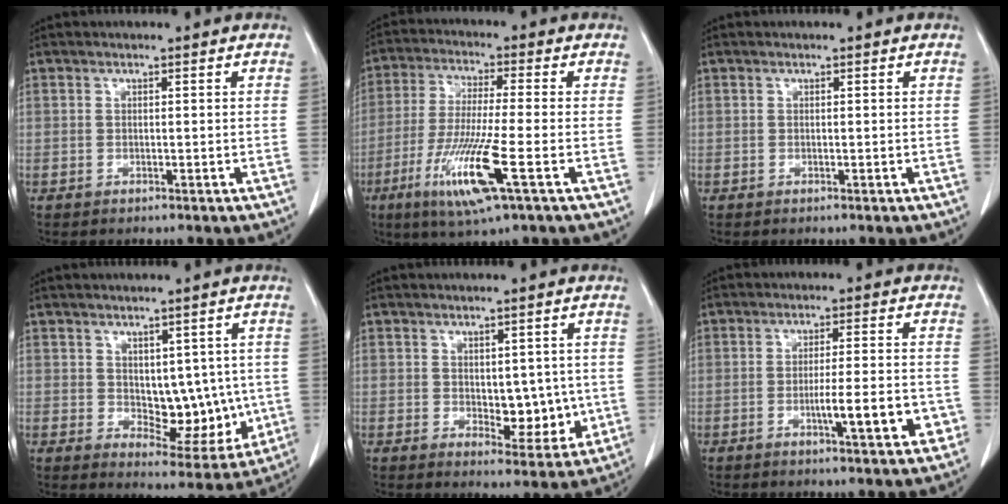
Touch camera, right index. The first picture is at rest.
{"total": 12.0, "force": [-4.8, 0.1, 11.1], "torque": [-0.227, -0.026, -0.088]}
{"total": 0.0}
{"total": 9.1, "force": [0.2, 5.4, 7.3], "torque": [-0.076, 0.004, 0.027]}
{"total": 6.4, "force": [-0.1, 3.5, 5.4], "torque": [-0.057, -0.002, 0.015]}
{"total": 7.1, "force": [-2.3, 0.9, 6.6], "torque": [-0.094, 0.000, -0.028]}